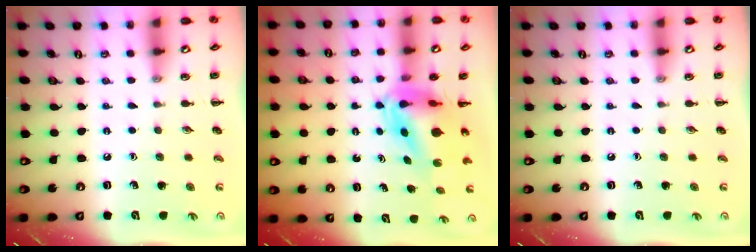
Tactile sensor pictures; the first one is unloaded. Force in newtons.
{"total": 7.6, "press": 7.2, "slide": 2.4}
{"total": 0.0}